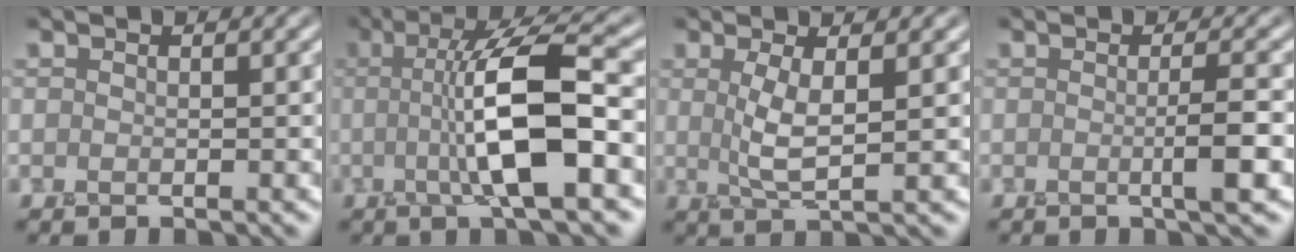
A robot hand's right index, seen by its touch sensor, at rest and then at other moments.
{"total": 8.6, "force": [-0.3, 1.9, 8.4], "torque": [-0.129, -0.001, -0.007]}
{"total": 3.0, "force": [0.7, 0.6, 2.8], "torque": [-0.060, -0.007, 0.014]}
{"total": 2.3, "force": [-0.5, 0.1, 2.2], "torque": [-0.039, -0.006, -0.009]}